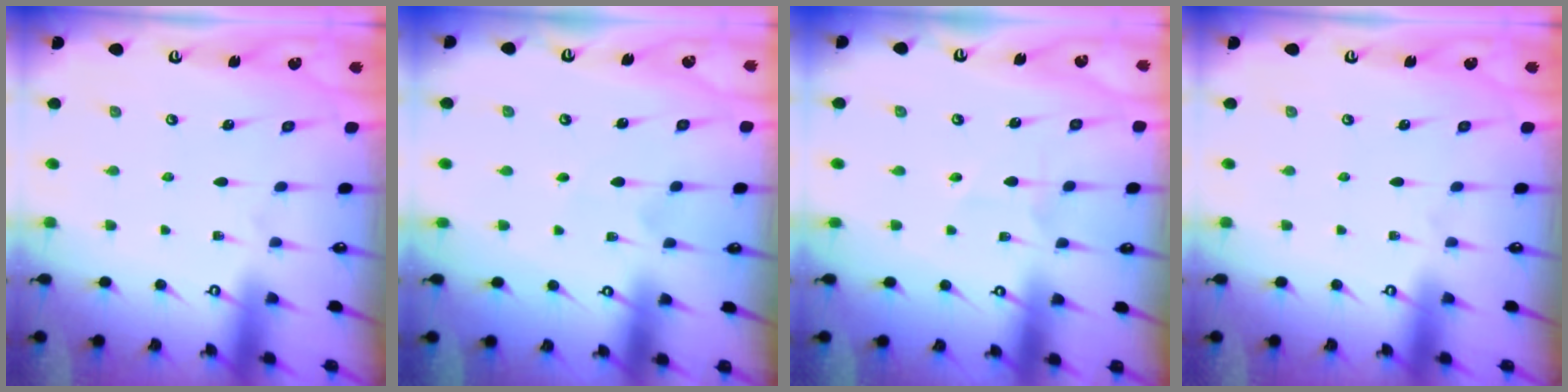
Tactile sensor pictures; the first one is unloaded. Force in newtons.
{"total": 3.4, "press": 3.4, "slide": 0.3}
{"total": 2.0, "press": 1.9, "slide": 0.5}
{"total": 0.0}